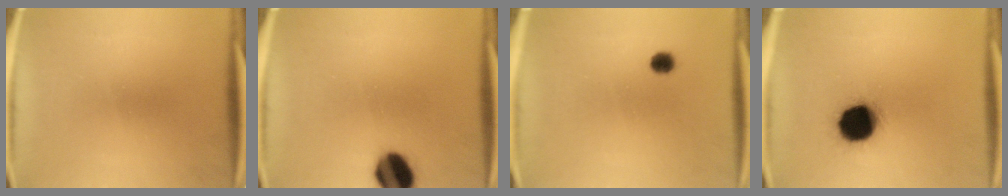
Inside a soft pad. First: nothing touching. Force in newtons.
{"total": 10.1}
{"total": 1.9}
{"total": 15.6}